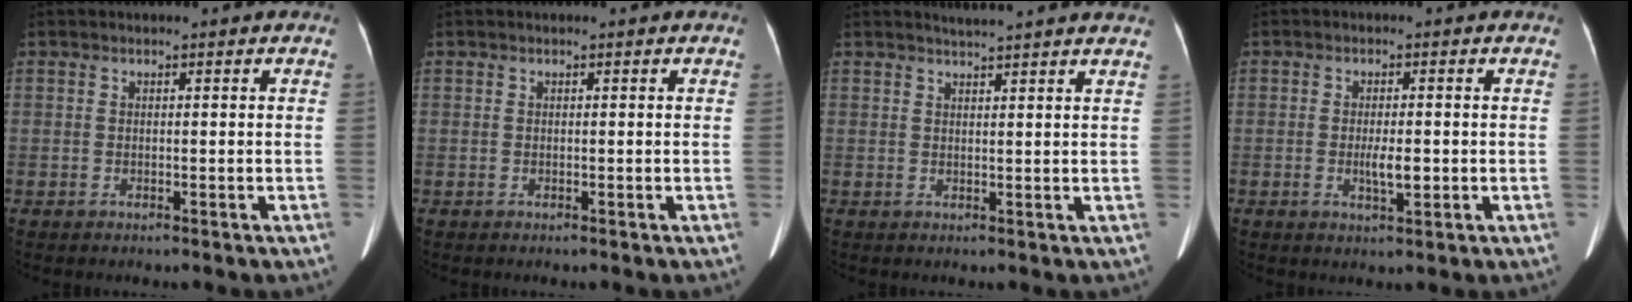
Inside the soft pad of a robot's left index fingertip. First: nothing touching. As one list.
[{"total": 0.0}, {"total": 6.9, "force": [6.5, -0.5, 2.2], "torque": [-0.033, 0.013, 0.069]}, {"total": 3.2, "force": [-0.6, 0.8, 3.1], "torque": [-0.058, -0.002, -0.007]}]